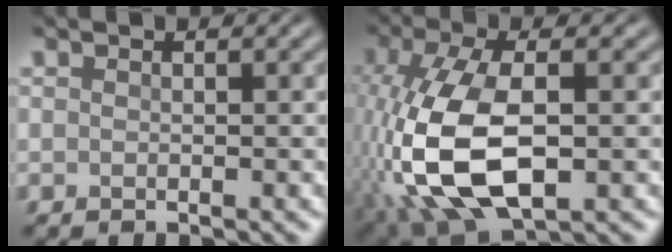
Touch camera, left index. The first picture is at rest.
{"total": 11.2, "force": [-2.6, 5.8, 9.3], "torque": [-0.217, -0.008, -0.053]}